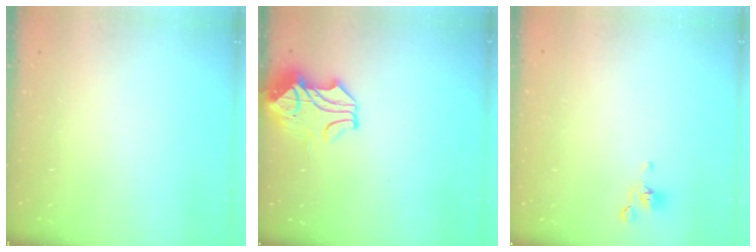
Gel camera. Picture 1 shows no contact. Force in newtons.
{"total": 2.0, "press": 1.2, "slide": 1.5}
{"total": 2.3, "press": 2.2, "slide": 0.5}